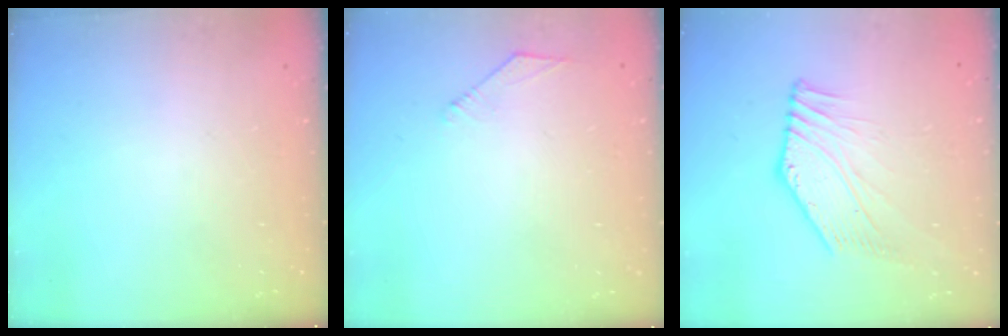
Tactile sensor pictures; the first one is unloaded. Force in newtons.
{"total": 3.0, "press": 2.9, "slide": 0.7}
{"total": 2.6, "press": 2.5, "slide": 0.9}